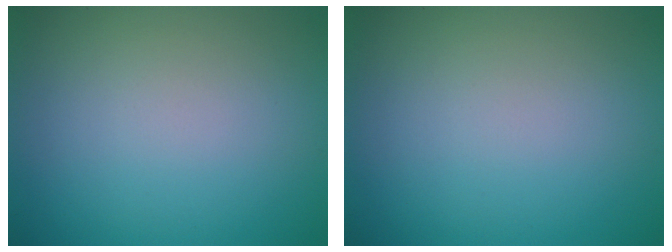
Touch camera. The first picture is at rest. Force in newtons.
{"total": 0.0}